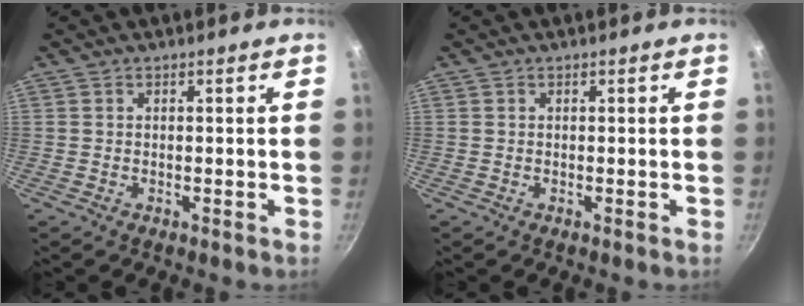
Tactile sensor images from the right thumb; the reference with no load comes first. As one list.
[{"total": 0.0}]